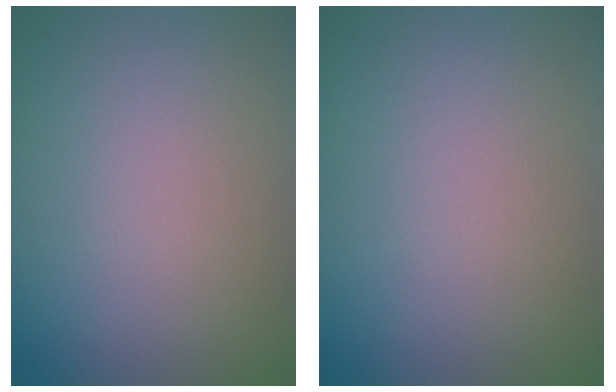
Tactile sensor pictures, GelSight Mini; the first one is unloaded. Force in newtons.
{"total": 0.0}